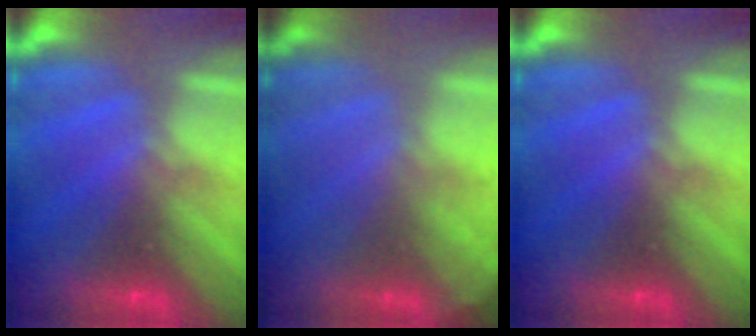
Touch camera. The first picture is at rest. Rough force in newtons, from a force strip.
{"total": 1.9}
{"total": 0.0}